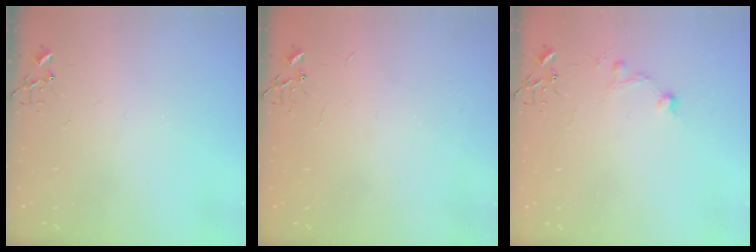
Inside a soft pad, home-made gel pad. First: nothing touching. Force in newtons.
{"total": 2.2, "press": 2.2, "slide": 0.3}
{"total": 9.6, "press": 9.6, "slide": 0.8}